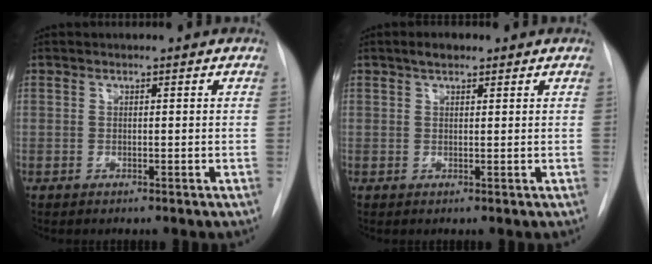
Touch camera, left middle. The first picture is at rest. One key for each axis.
{"total": 2.2, "fx": 1.6, "fy": 0.9, "fz": 1.3, "tx": -0.026, "ty": 0.007, "tz": 0.025}